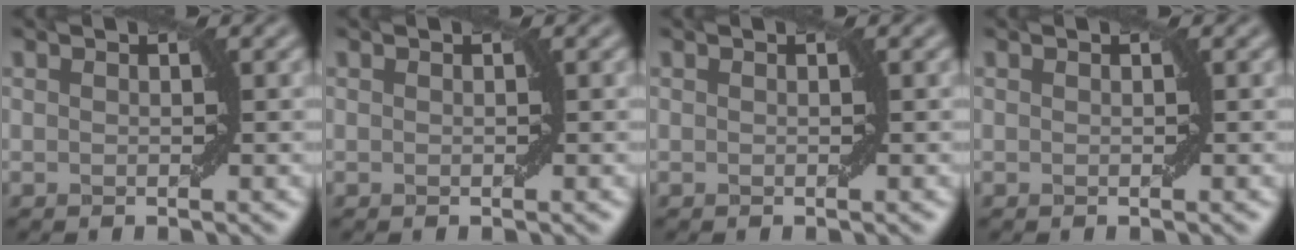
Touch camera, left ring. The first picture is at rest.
{"total": 0.0}
{"total": 0.0}
{"total": 0.0}